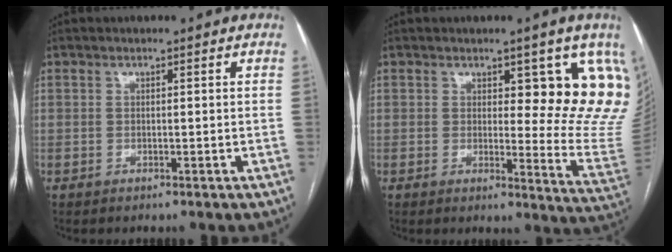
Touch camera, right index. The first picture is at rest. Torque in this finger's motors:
{"motor_torque": [0.60, 0.35, 0.40, 0.07]}